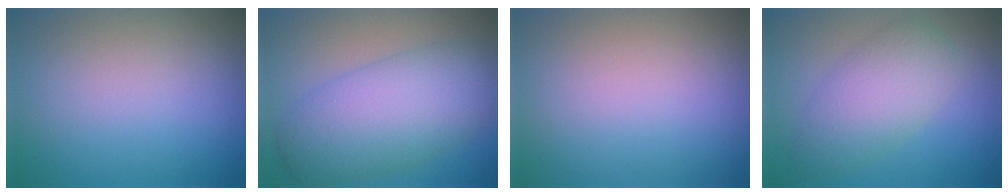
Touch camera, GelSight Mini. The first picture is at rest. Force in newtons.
{"total": 8.7, "press": 8.7, "slide": 0.2}
{"total": 0.0}
{"total": 5.3, "press": 5.3, "slide": 0.2}